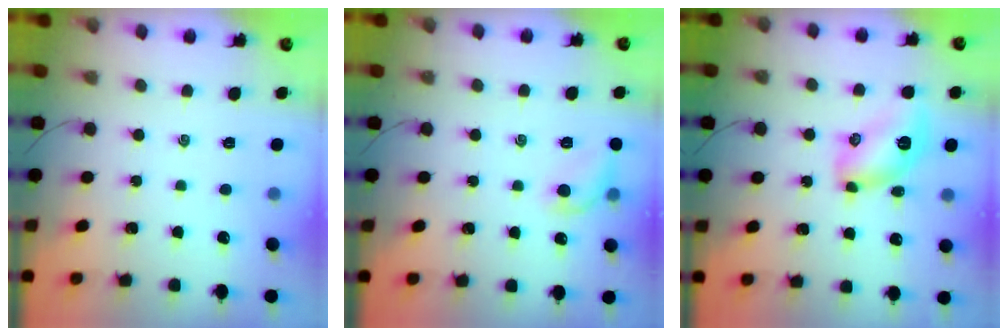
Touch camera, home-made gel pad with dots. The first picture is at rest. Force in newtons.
{"total": 7.8, "press": 7.7, "slide": 1.0}
{"total": 10.1, "press": 10.0, "slide": 0.9}